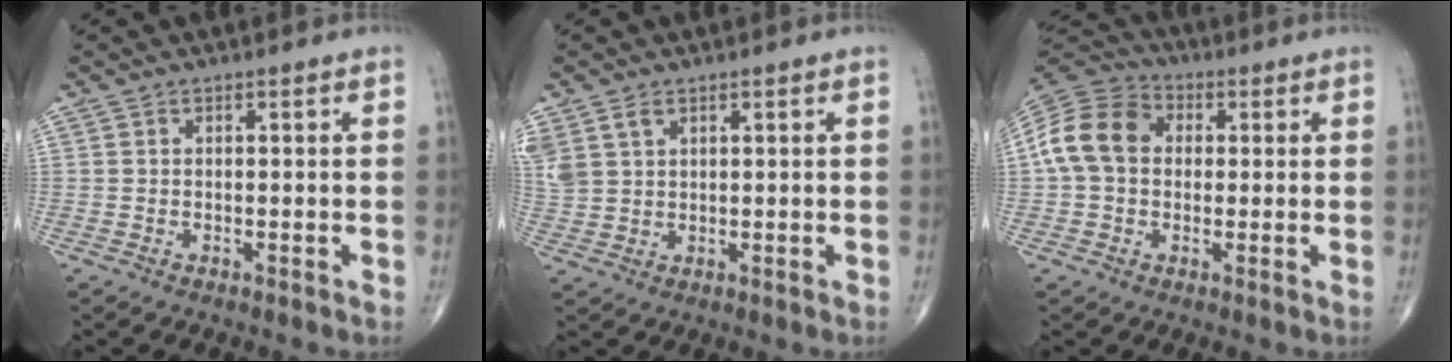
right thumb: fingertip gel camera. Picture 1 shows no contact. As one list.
[{"total": 6.8, "force": [3.3, 4.7, 3.7], "torque": [-0.096, 0.002, 0.079]}, {"total": 13.1, "force": [1.1, 10.1, 8.2], "torque": [-0.152, 0.034, 0.013]}]